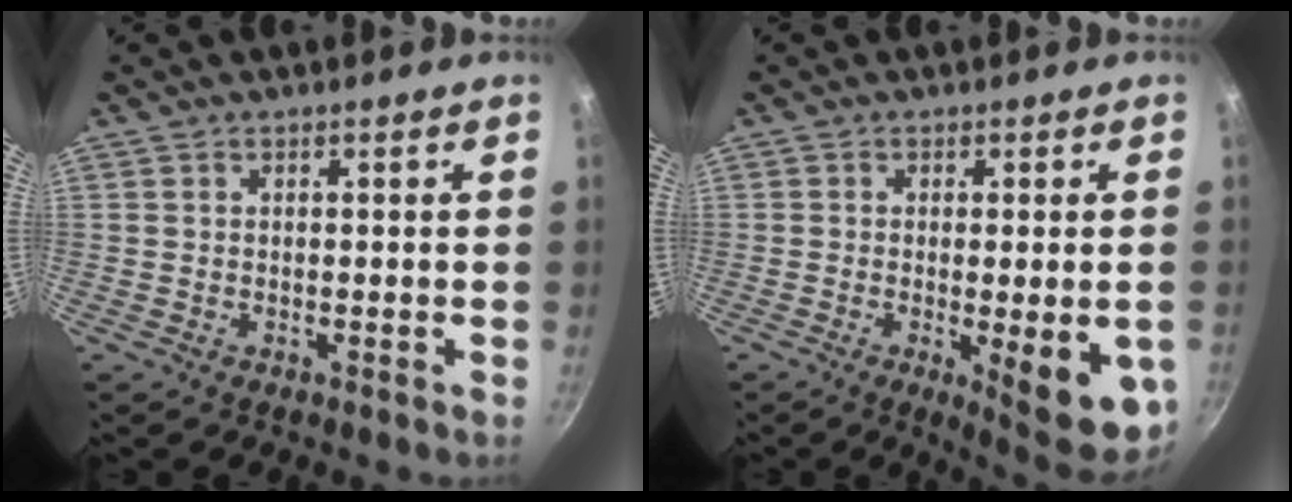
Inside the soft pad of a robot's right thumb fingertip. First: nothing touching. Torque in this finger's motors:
{"motor_torque": [-0.34, 0.43, 0.04, -0.08, 0.11]}